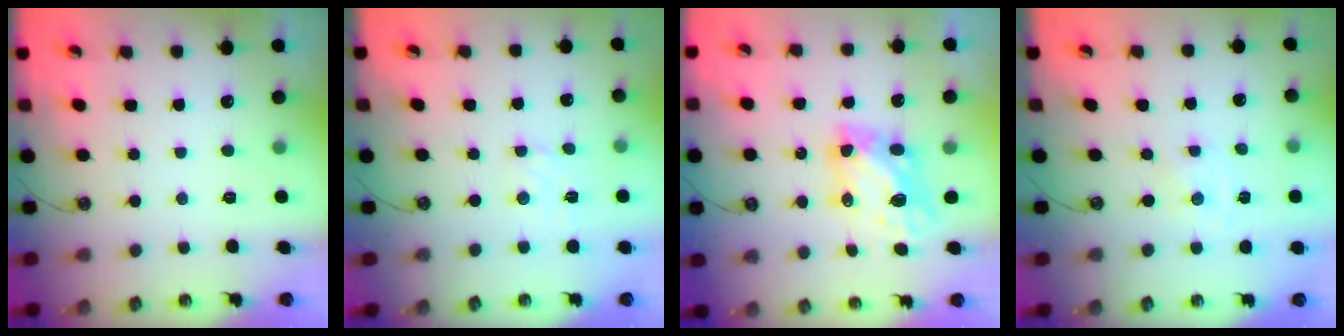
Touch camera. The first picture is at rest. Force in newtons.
{"total": 2.8, "press": 2.7, "slide": 0.4}
{"total": 6.3, "press": 6.3, "slide": 0.7}
{"total": 0.0}